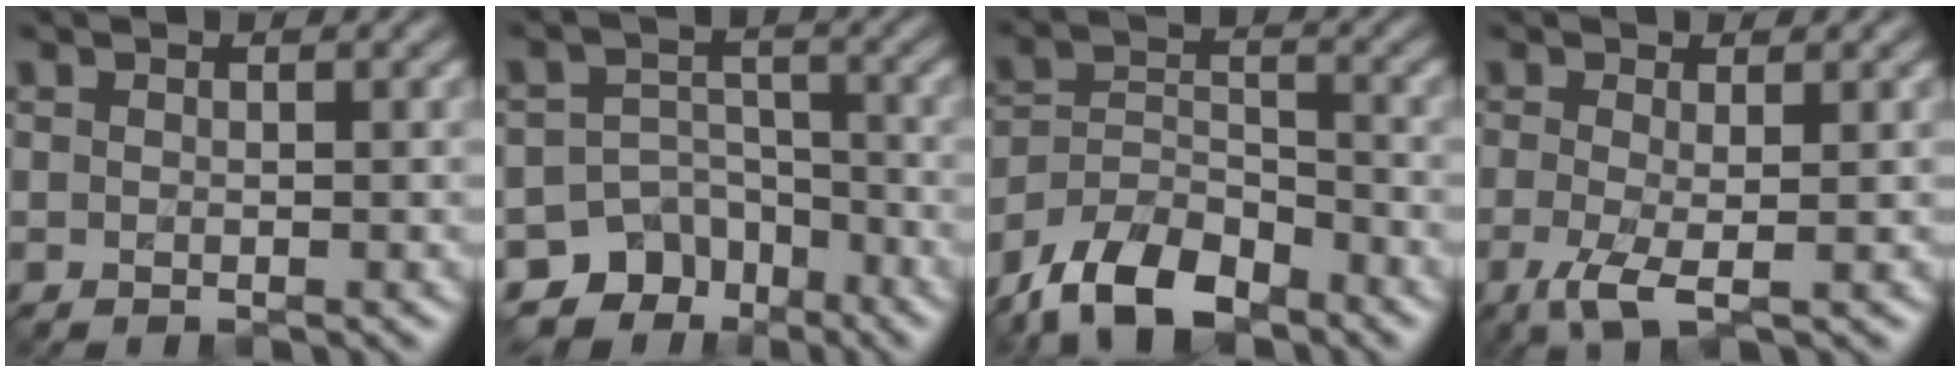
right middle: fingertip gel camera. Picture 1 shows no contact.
{"total": 8.5, "force": [-6.1, 5.7, 1.2], "torque": [-0.006, 0.004, -0.091]}
{"total": 8.6, "force": [-6.7, 3.8, 3.9], "torque": [-0.068, 0.004, -0.131]}
{"total": 2.9, "force": [-0.9, 0.7, 2.6], "torque": [-0.060, -0.004, -0.021]}